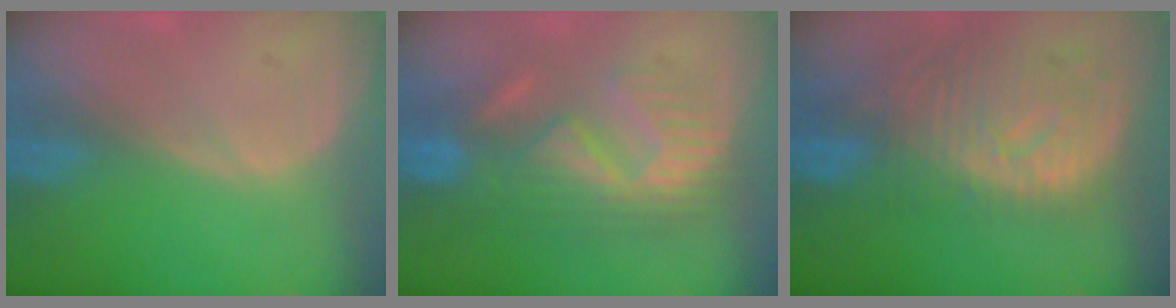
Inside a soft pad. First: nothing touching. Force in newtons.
{"total": 8.7, "press": 8.6, "slide": 1.5}
{"total": 11.3, "press": 9.9, "slide": 5.6}